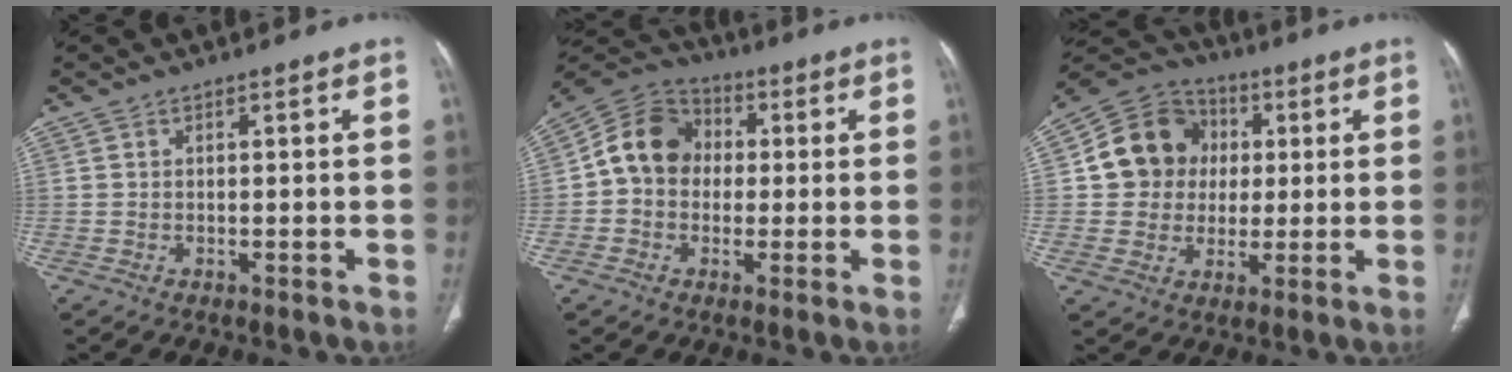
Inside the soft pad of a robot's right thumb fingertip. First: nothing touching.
{"total": 11.0, "force": [0.4, 9.3, 5.9], "torque": [-0.086, 0.031, -0.010]}
{"total": 13.0, "force": [1.8, 11.8, 5.2], "torque": [-0.061, 0.014, 0.025]}